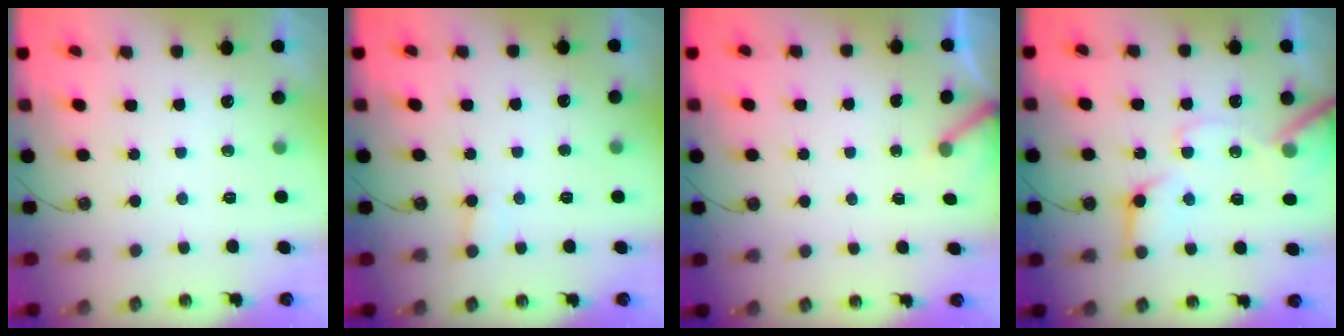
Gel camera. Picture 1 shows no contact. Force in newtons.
{"total": 4.8, "press": 4.7, "slide": 0.6}
{"total": 3.1, "press": 3.1, "slide": 0.2}
{"total": 14.7, "press": 14.6, "slide": 1.8}